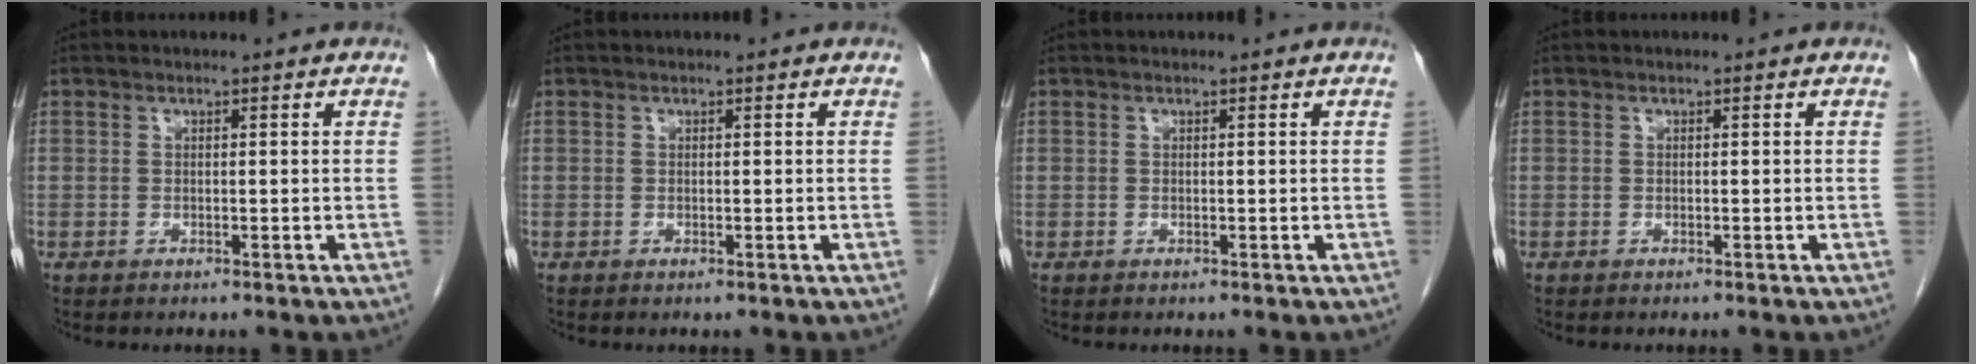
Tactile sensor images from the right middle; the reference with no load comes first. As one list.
[{"total": 0.0}, {"total": 0.0}, {"total": 0.0}]